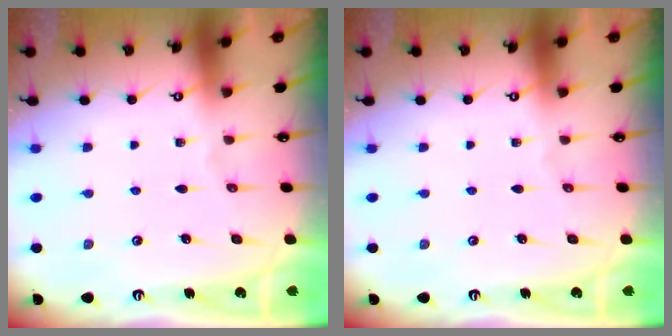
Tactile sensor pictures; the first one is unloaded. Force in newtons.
{"total": 0.0}